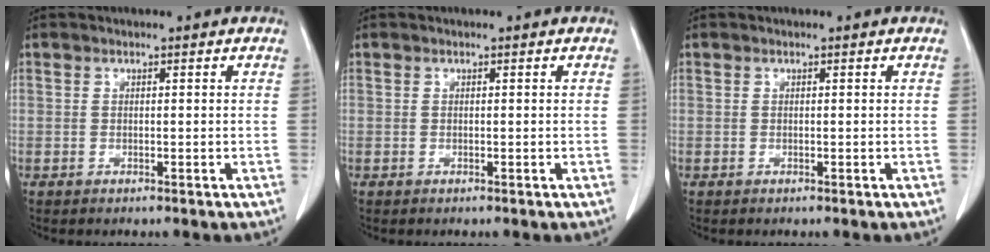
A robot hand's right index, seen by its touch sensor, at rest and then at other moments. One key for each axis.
{"total": 0.0}
{"total": 0.0}